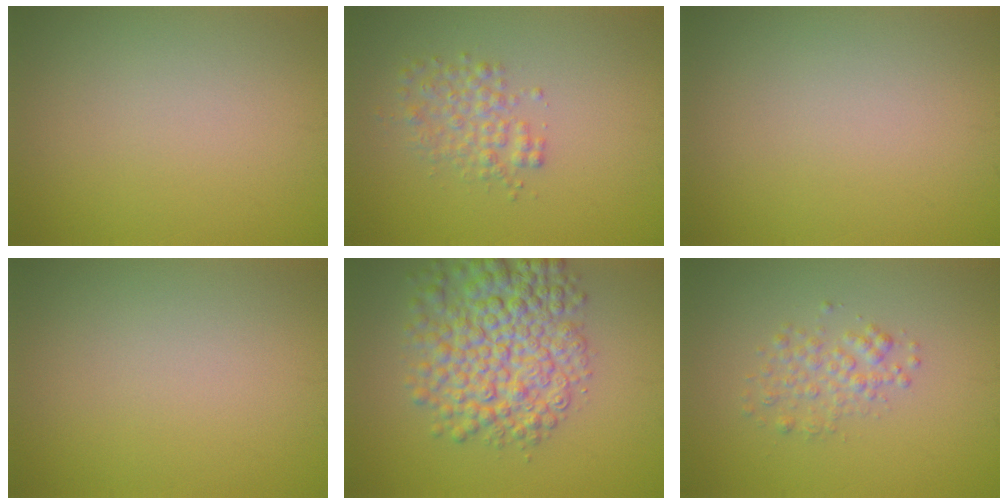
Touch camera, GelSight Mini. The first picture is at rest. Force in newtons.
{"total": 2.6, "press": 2.6, "slide": 0.1}
{"total": 0.0}
{"total": 0.0}
{"total": 8.4, "press": 8.4, "slide": 0.2}
{"total": 2.1, "press": 2.1, "slide": 0.1}